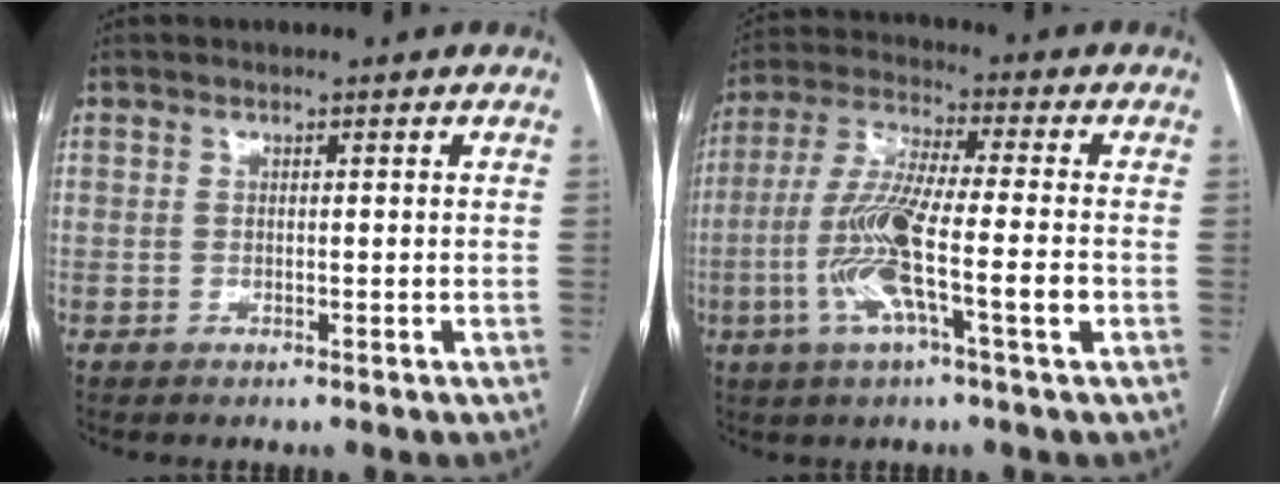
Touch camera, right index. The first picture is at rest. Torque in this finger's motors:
{"motor_torque": [1.18, -0.19, 0.63, 0.21]}